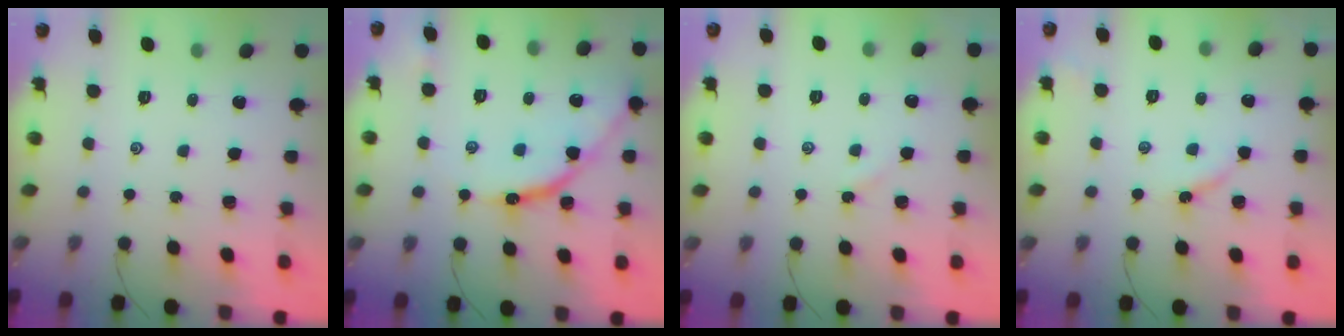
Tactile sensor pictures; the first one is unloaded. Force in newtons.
{"total": 11.8, "press": 11.8, "slide": 1.1}
{"total": 2.5, "press": 2.5, "slide": 0.4}
{"total": 2.8, "press": 2.8, "slide": 0.4}